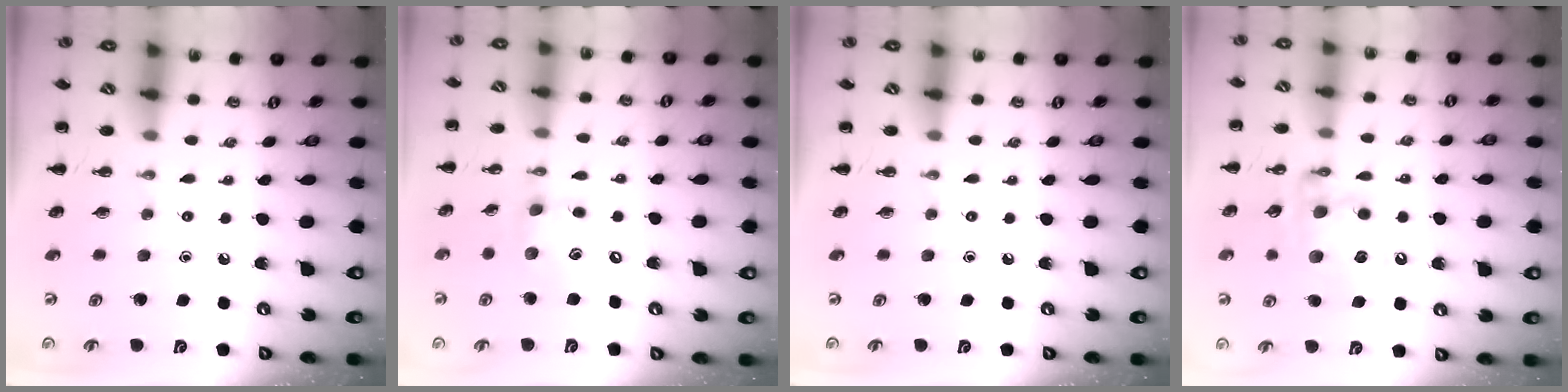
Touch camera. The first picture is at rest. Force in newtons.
{"total": 10.9, "press": 10.7, "slide": 2.0}
{"total": 0.0}
{"total": 13.7, "press": 13.4, "slide": 3.0}